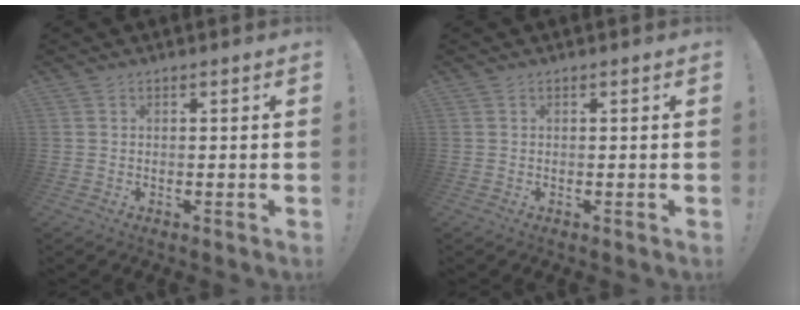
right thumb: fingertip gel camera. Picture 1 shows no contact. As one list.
[{"total": 0.0}]